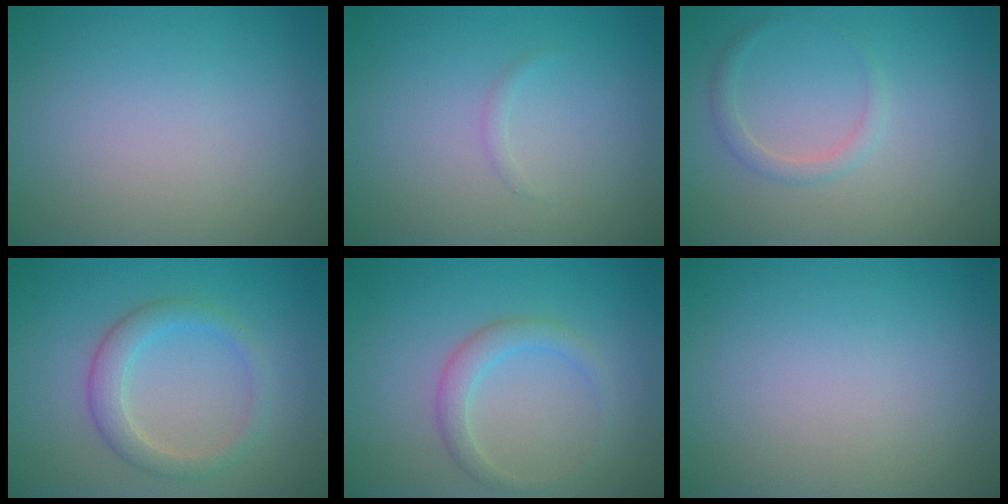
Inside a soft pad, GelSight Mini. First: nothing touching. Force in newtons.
{"total": 0.5, "press": 0.5, "slide": 0.0}
{"total": 1.3, "press": 1.3, "slide": 0.1}
{"total": 2.8, "press": 2.8, "slide": 0.2}
{"total": 2.1, "press": 2.1, "slide": 0.1}
{"total": 0.0}